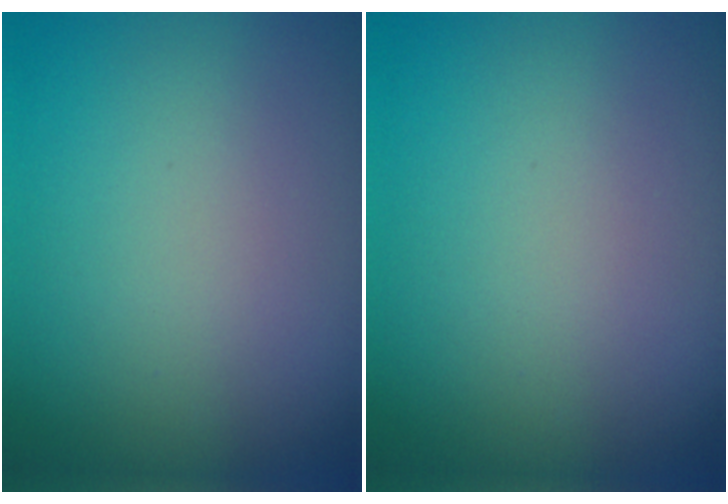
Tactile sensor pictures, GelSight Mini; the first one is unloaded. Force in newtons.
{"total": 0.0}